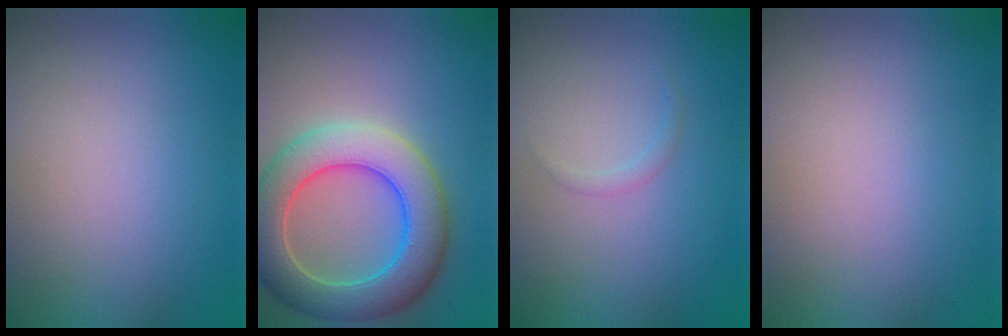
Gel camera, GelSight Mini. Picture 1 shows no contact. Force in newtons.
{"total": 7.8, "press": 7.8, "slide": 0.4}
{"total": 0.7, "press": 0.7, "slide": 0.1}
{"total": 0.0}